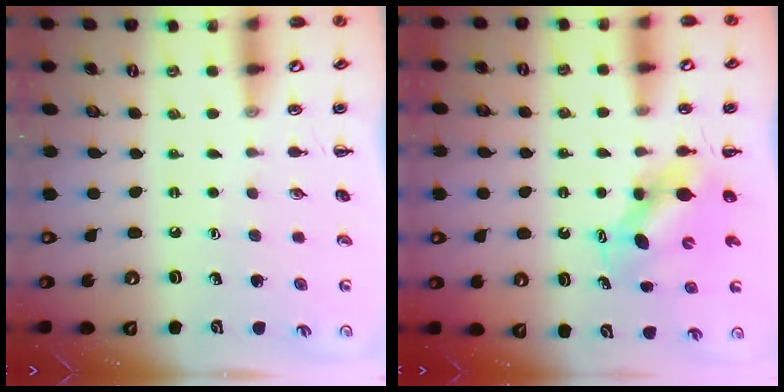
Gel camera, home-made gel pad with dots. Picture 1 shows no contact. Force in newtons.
{"total": 6.4, "press": 6.4, "slide": 0.8}